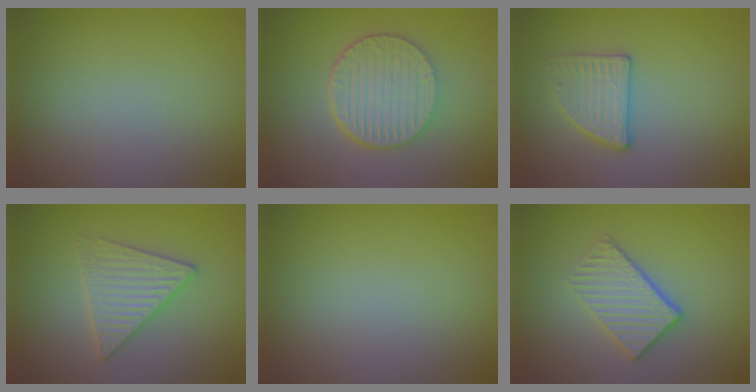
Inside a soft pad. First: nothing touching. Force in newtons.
{"total": 6.7, "press": 4.6, "slide": 4.8}
{"total": 2.8, "press": 2.7, "slide": 0.6}
{"total": 4.0, "press": 4.0, "slide": 0.5}
{"total": 0.0}
{"total": 3.5, "press": 3.1, "slide": 1.7}